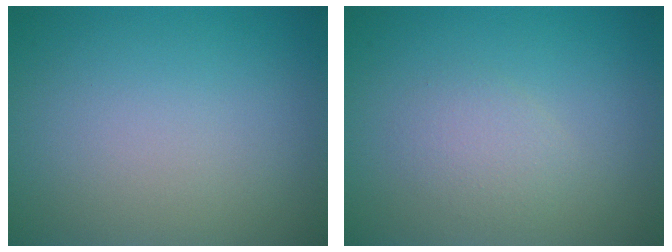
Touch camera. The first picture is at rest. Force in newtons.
{"total": 1.6, "press": 1.6, "slide": 0.1}